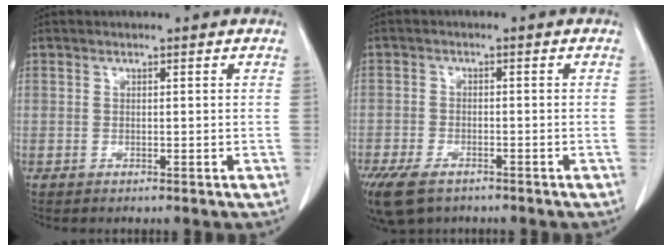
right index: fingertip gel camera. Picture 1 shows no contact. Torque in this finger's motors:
{"motor_torque": [0.66, -0.64, 0.18, 0.01]}